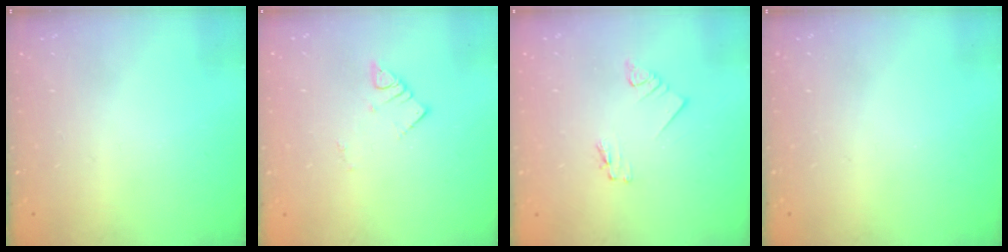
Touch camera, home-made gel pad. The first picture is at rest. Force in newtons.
{"total": 2.6, "press": 2.6, "slide": 0.1}
{"total": 1.8, "press": 1.7, "slide": 0.2}
{"total": 0.0}